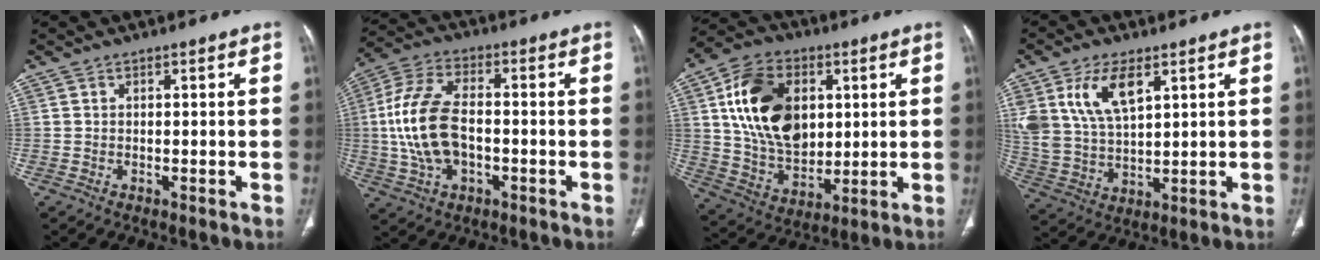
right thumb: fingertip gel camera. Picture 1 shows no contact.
{"total": 14.2, "force": [-1.2, 8.1, 11.6], "torque": [-0.242, 0.021, -0.022]}
{"total": 19.5, "force": [4.6, 13.3, 13.5], "torque": [-0.209, -0.011, 0.090]}
{"total": 11.9, "force": [5.4, 6.1, 8.7], "torque": [-0.167, -0.017, 0.116]}